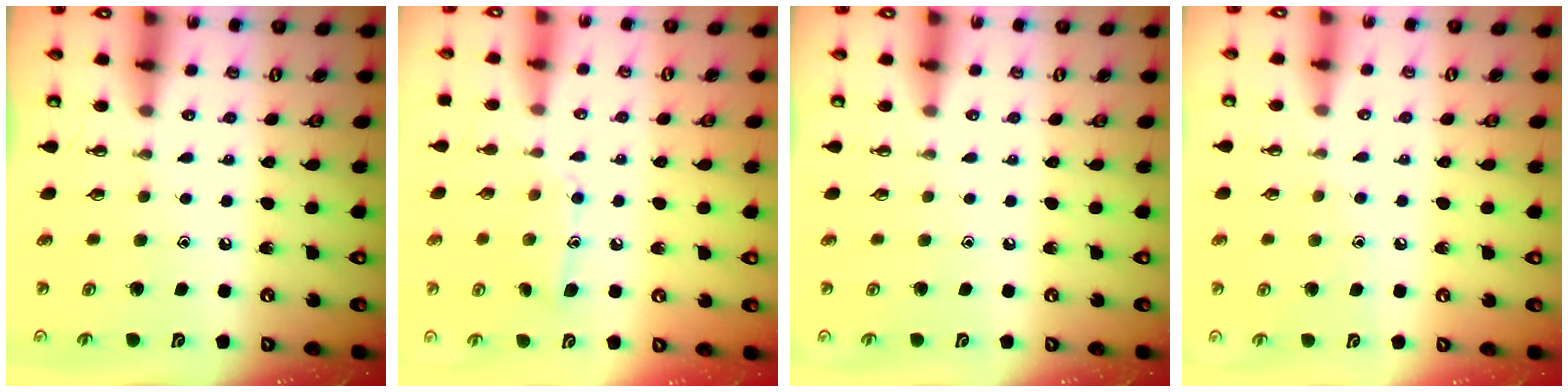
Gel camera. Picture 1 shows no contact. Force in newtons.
{"total": 8.6, "press": 8.6, "slide": 0.6}
{"total": 0.0}
{"total": 5.0, "press": 4.9, "slide": 0.6}